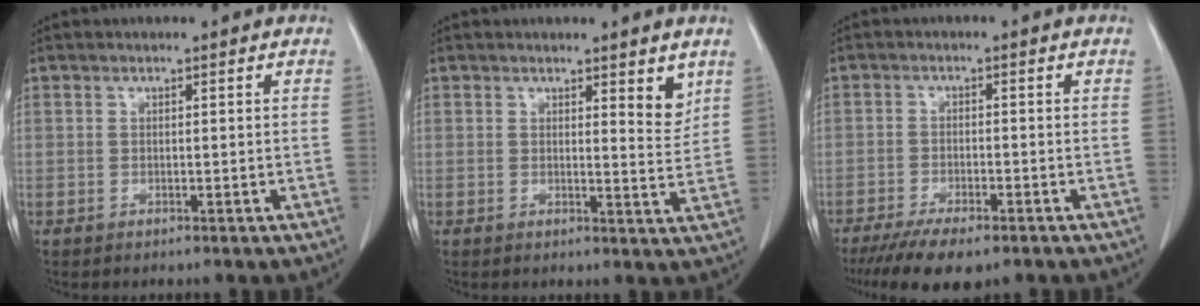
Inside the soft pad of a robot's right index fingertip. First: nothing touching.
{"total": 3.5, "force": [2.3, 0.8, 2.6], "torque": [-0.029, -0.018, 0.028]}
{"total": 8.5, "force": [-6.3, 2.4, 5.2], "torque": [-0.080, -0.016, -0.098]}